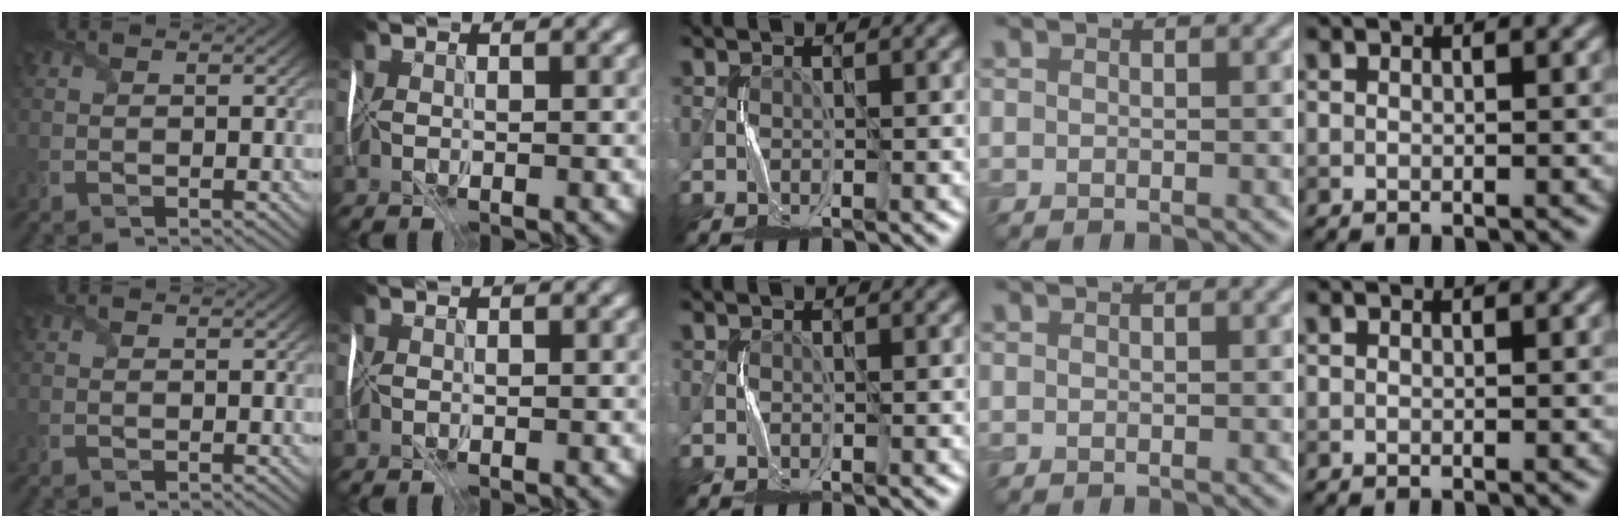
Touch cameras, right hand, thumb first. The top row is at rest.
{}